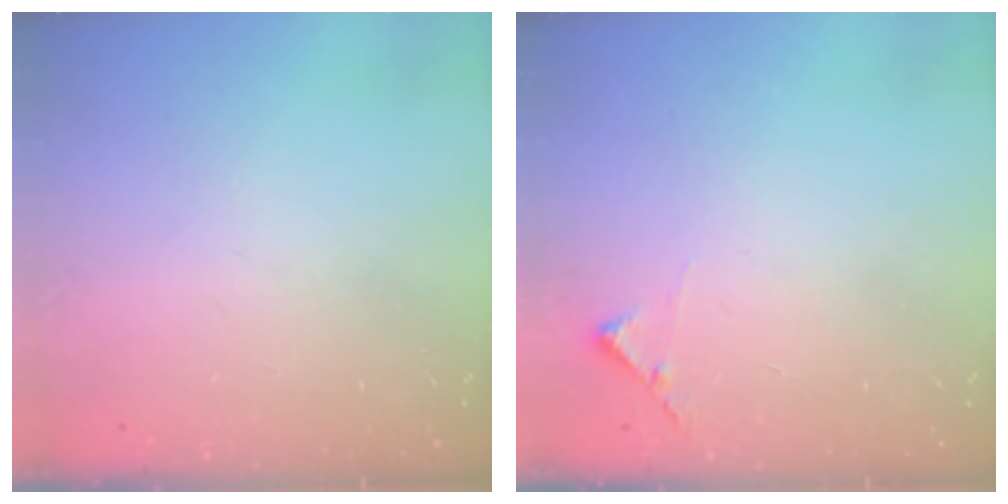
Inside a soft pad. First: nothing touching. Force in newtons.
{"total": 5.5, "press": 5.5, "slide": 0.4}